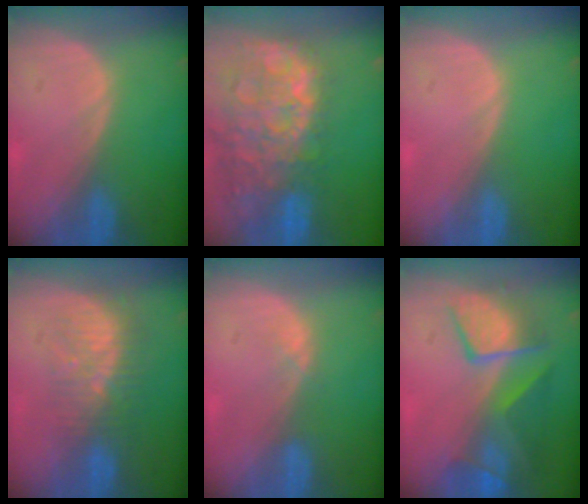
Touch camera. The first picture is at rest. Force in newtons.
{"total": 15.0, "press": 12.2, "slide": 8.7}
{"total": 0.0}
{"total": 7.7, "press": 7.2, "slide": 2.6}
{"total": 1.3, "press": 1.1, "slide": 0.8}
{"total": 10.1, "press": 8.7, "slide": 5.0}